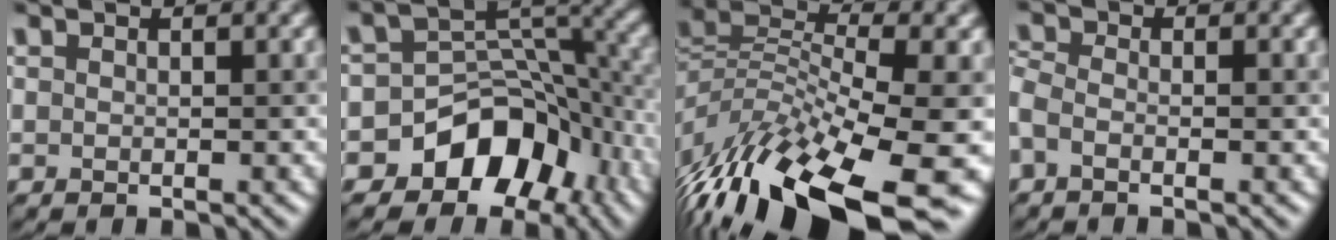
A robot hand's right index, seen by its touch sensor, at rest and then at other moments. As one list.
[{"total": 8.7, "force": [-4.6, 6.2, 4.0], "torque": [-0.046, 0.003, -0.085]}, {"total": 13.1, "force": [-7.2, 4.8, 9.8], "torque": [-0.193, 0.004, -0.124]}, {"total": 2.5, "force": [-0.8, 1.6, 1.8], "torque": [-0.042, 0.006, -0.026]}]